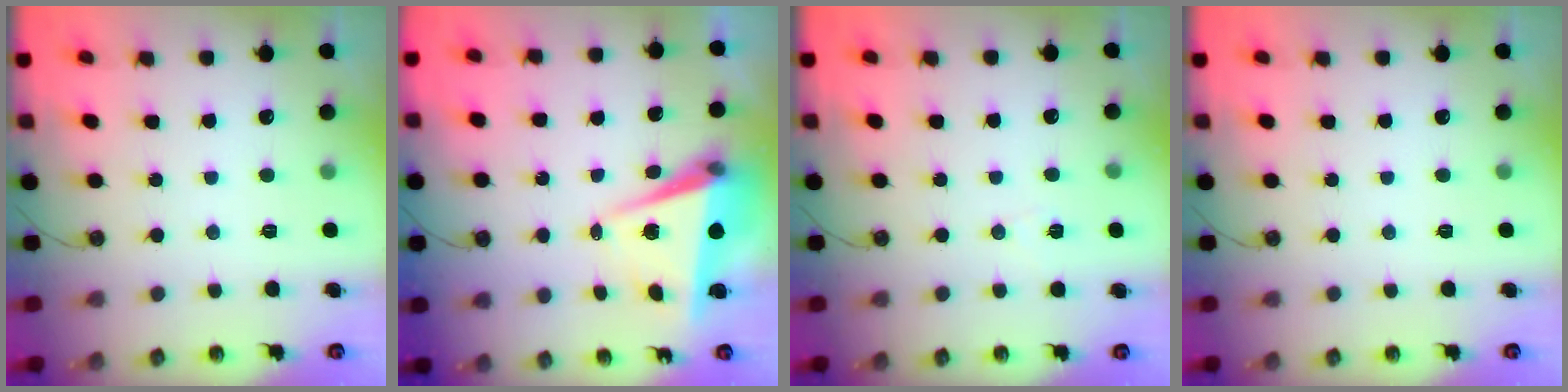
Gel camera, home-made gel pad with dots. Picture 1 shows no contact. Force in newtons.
{"total": 6.7, "press": 5.4, "slide": 3.9}
{"total": 5.2, "press": 4.7, "slide": 2.3}
{"total": 0.0}